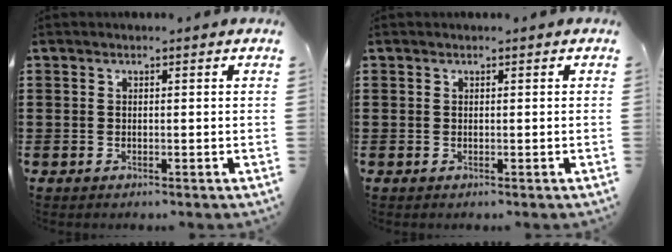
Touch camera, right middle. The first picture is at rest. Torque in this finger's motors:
{"motor_torque": [0.00, 0.02, -0.02, 0.00]}